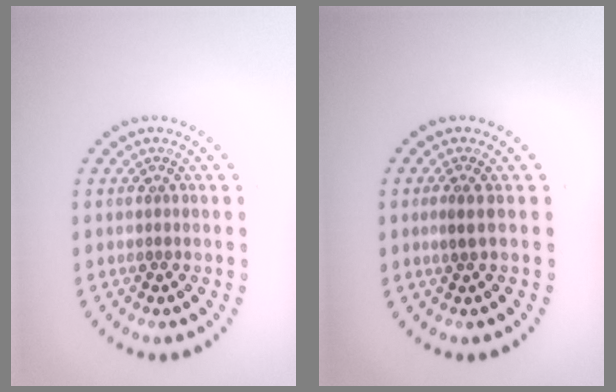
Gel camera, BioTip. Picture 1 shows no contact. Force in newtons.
{"total": 1.3, "press": 0.9, "slide": 0.9}